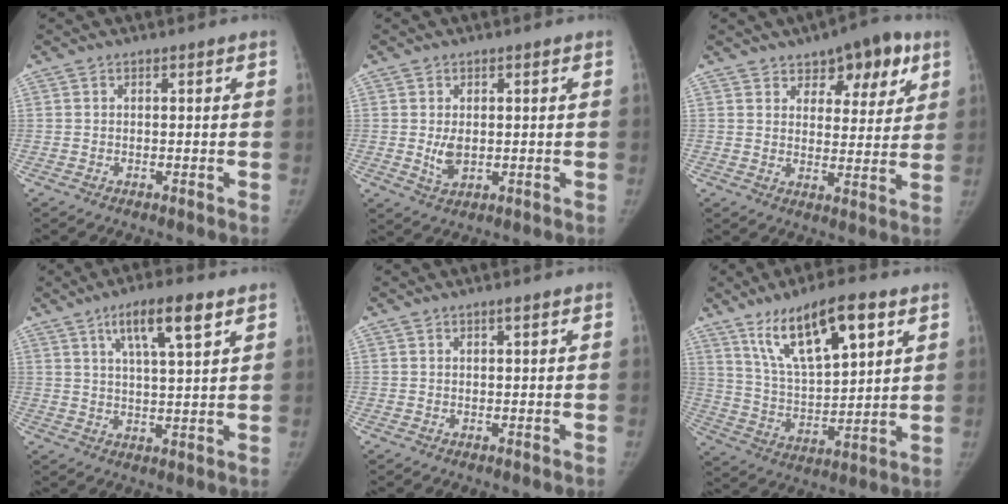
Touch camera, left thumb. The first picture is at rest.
{"total": 3.7, "force": [0.1, 2.3, 2.9], "torque": [-0.048, -0.009, 0.008]}
{"total": 11.2, "force": [6.6, 5.8, 7.0], "torque": [-0.055, -0.028, 0.093]}
{"total": 9.5, "force": [5.0, 1.9, 7.8], "torque": [-0.129, -0.017, 0.086]}
{"total": 0.8, "force": [0.5, 0.1, 0.6], "torque": [-0.009, -0.001, 0.009]}
{"total": 16.9, "force": [9.3, 6.0, 12.8], "torque": [-0.190, -0.035, 0.171]}